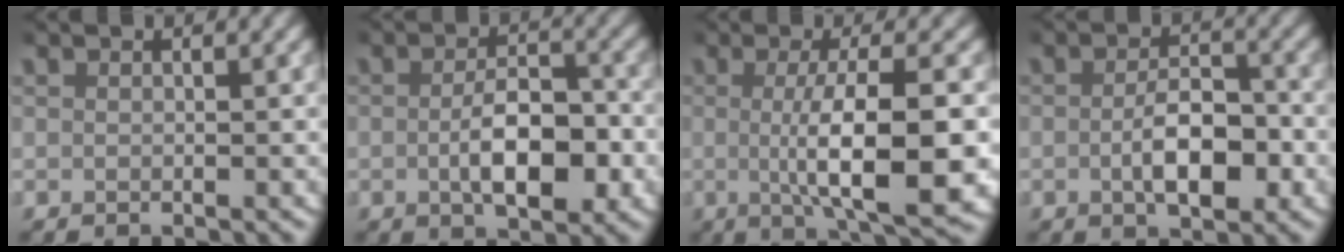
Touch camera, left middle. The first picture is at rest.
{"total": 5.3, "force": [-1.5, 2.6, 4.4], "torque": [-0.063, -0.008, -0.025]}
{"total": 7.6, "force": [-0.7, 1.5, 7.4], "torque": [-0.115, -0.006, -0.008]}
{"total": 4.4, "force": [-1.4, 2.1, 3.6], "torque": [-0.053, -0.005, -0.024]}